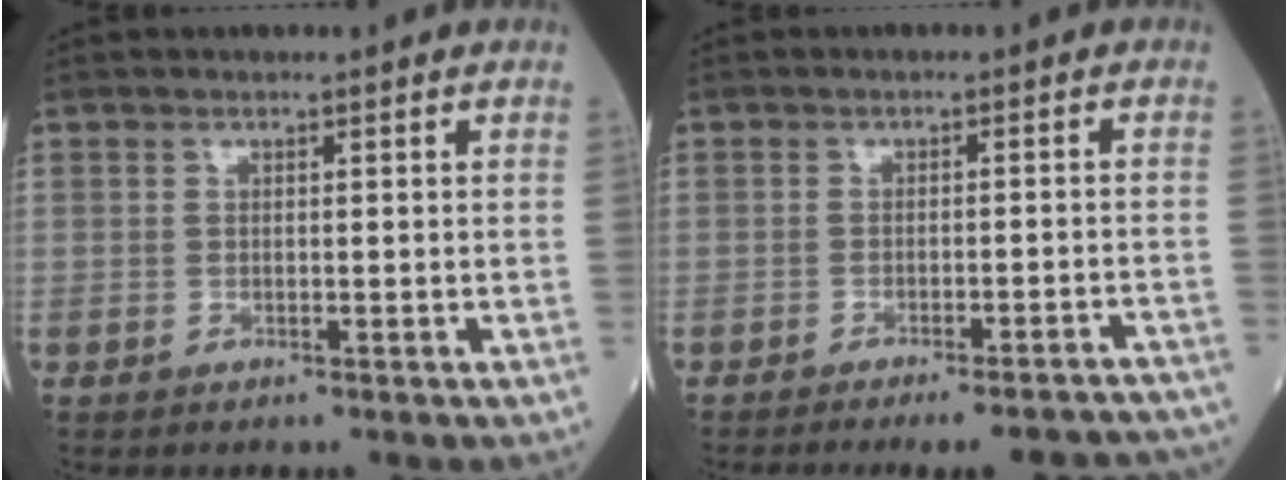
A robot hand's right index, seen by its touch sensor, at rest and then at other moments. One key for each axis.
{"total": 12.5, "fx": -11.7, "fy": 1.1, "fz": 4.2, "tx": -0.029, "ty": 0.007, "tz": -0.128}